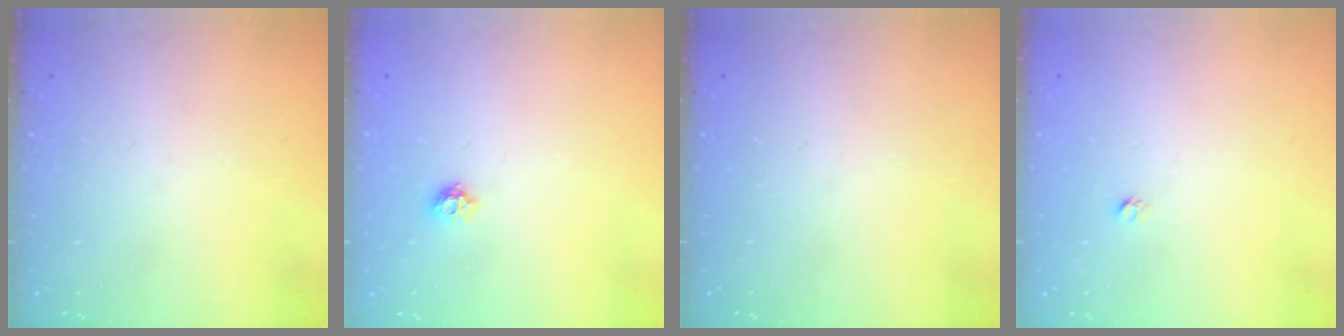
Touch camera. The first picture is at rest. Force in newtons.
{"total": 6.1, "press": 6.0, "slide": 0.9}
{"total": 0.0}
{"total": 1.6, "press": 1.5, "slide": 0.1}